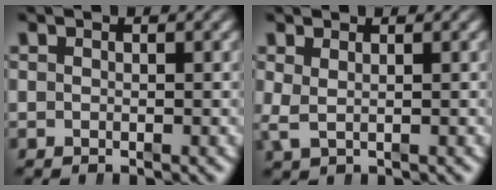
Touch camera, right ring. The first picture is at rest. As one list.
[{"total": 1.4, "force": [0.5, 0.5, 1.2], "torque": [-0.031, -0.012, 0.019]}]